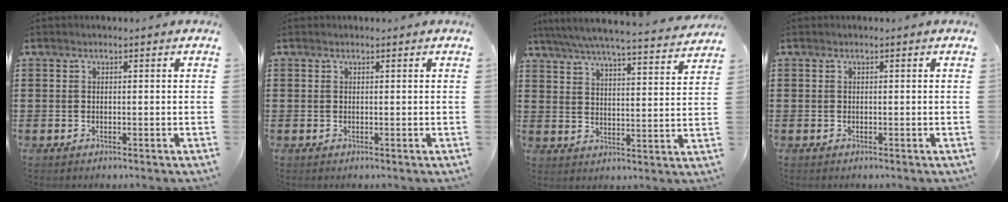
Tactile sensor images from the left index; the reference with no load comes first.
{"total": 0.0}
{"total": 5.7, "force": [5.2, -0.3, 2.2], "torque": [-0.065, -0.038, 0.086]}
{"total": 0.0}